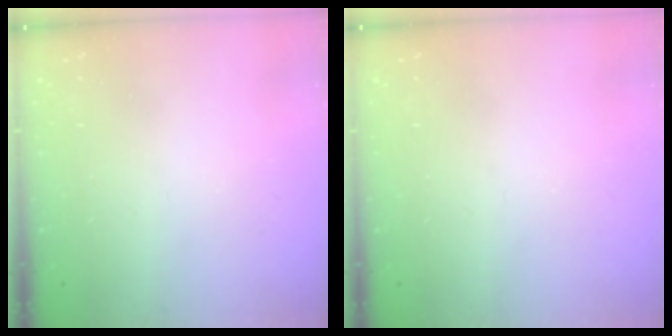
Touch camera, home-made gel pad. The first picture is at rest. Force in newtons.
{"total": 0.0}